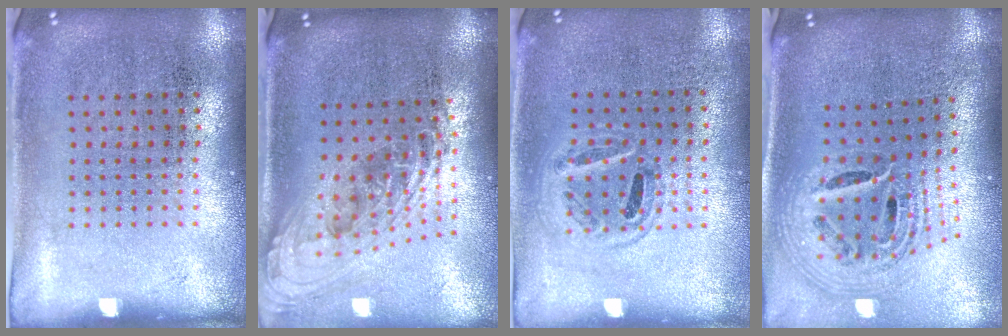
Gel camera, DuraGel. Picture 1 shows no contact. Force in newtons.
{"total": 2.2, "press": 1.6, "slide": 1.6}
{"total": 0.9, "press": 0.9, "slide": 0.1}
{"total": 2.2, "press": 1.6, "slide": 1.5}